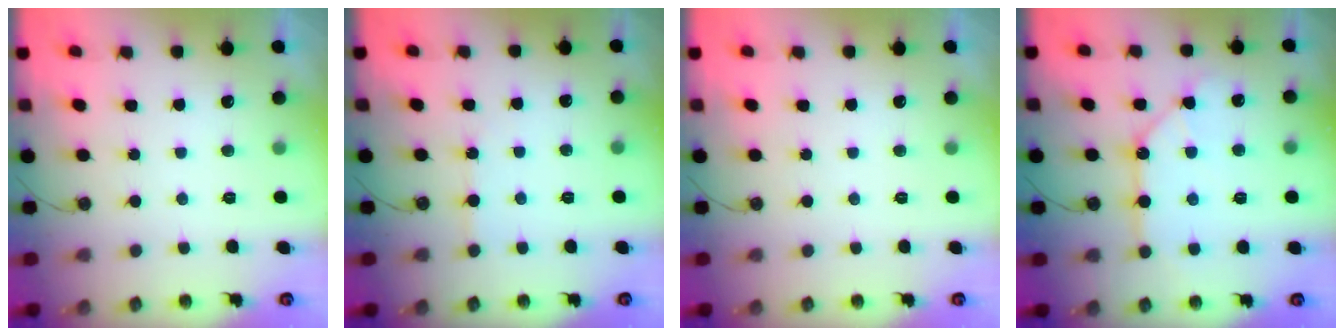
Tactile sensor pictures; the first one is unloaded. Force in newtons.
{"total": 3.2, "press": 3.2, "slide": 0.5}
{"total": 0.0}
{"total": 10.8, "press": 10.7, "slide": 1.3}